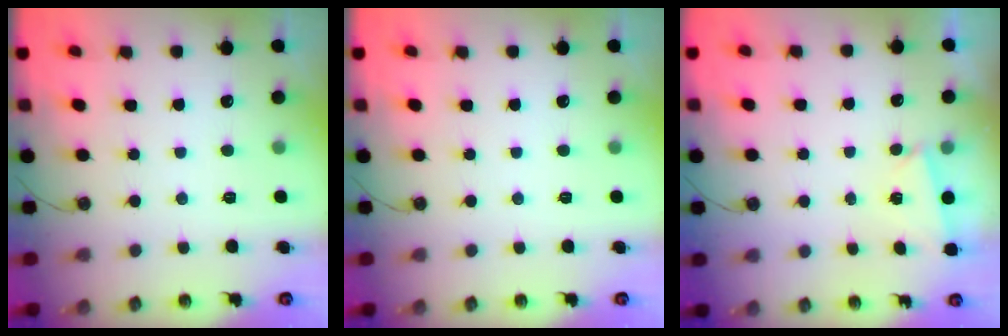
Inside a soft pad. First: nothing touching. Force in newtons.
{"total": 0.0}
{"total": 1.2, "press": 1.1, "slide": 0.5}